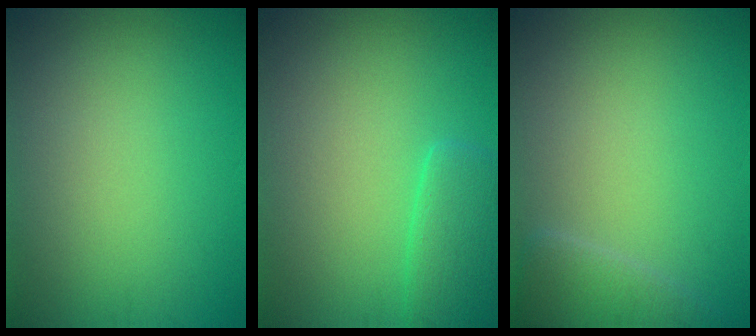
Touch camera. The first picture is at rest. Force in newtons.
{"total": 3.2, "press": 3.2, "slide": 0.3}
{"total": 2.4, "press": 2.4, "slide": 0.0}